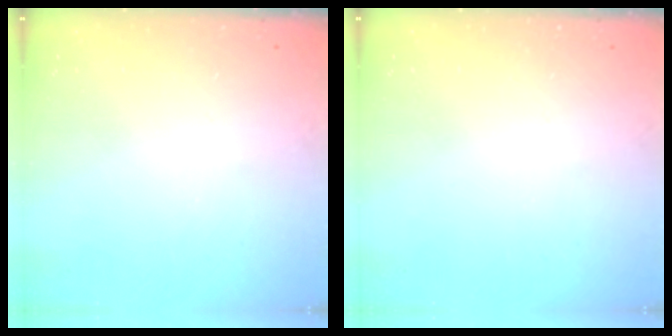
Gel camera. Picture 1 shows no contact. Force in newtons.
{"total": 0.0}